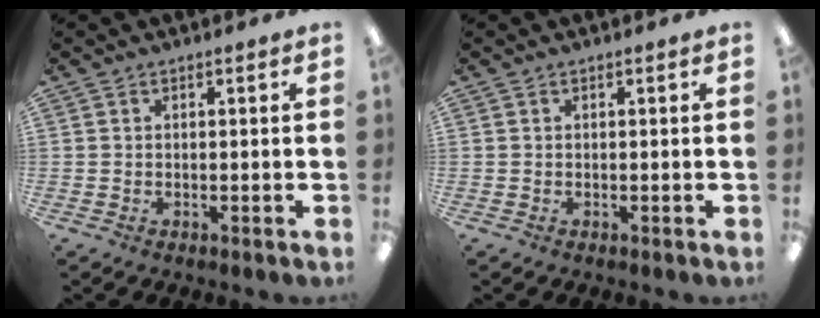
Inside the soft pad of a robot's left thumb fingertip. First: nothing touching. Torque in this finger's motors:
{"motor_torque": [0.00, 0.00, -0.16, 0.12, 0.00]}